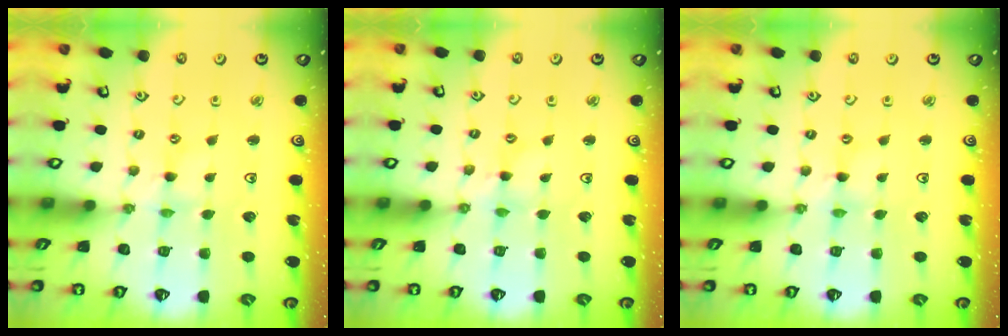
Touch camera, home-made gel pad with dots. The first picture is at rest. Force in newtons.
{"total": 1.2, "press": 1.2, "slide": 0.3}
{"total": 0.6, "press": 0.6, "slide": 0.1}